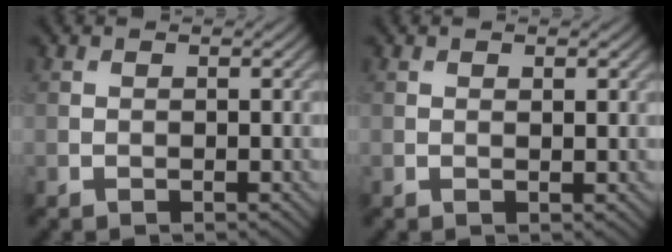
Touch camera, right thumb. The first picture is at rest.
{"total": 0.8, "force": [0.4, 0.3, 0.6], "torque": [-0.009, -0.003, 0.009]}